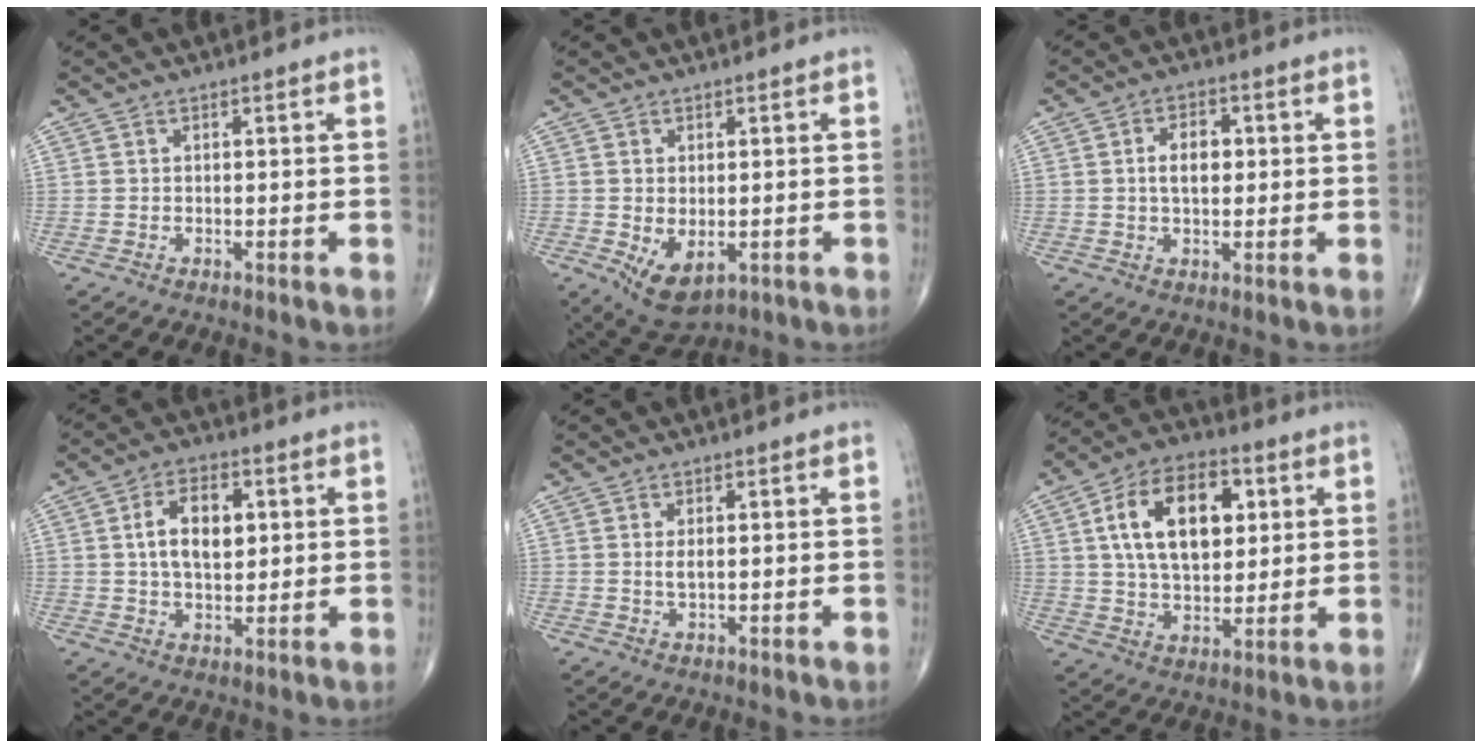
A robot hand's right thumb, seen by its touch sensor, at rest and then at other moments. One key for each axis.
{"total": 7.1, "fx": -1.6, "fy": 4.1, "fz": 5.5, "tx": -0.084, "ty": -0.010, "tz": -0.009}
{"total": 5.5, "fx": 0.6, "fy": 3.3, "fz": 4.4, "tx": -0.066, "ty": 0.006, "tz": 0.006}
{"total": 9.5, "fx": 1.9, "fy": 5.5, "fz": 7.5, "tx": -0.110, "ty": 0.002, "tz": 0.031}
{"total": 2.0, "fx": 0.3, "fy": 0.9, "fz": 1.7, "tx": -0.030, "ty": -0.002, "tz": 0.007}
{"total": 17.3, "fx": 4.5, "fy": 10.3, "fz": 13.1, "tx": -0.195, "ty": 0.000, "tz": 0.077}